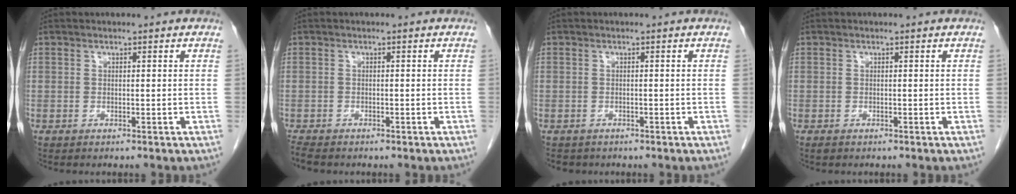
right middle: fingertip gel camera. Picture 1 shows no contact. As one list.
[{"total": 2.4, "force": [-2.1, 0.7, 1.0], "torque": [-0.028, -0.009, -0.033]}, {"total": 2.0, "force": [-1.6, 1.2, 0.3], "torque": [-0.015, -0.002, -0.021]}, {"total": 0.5, "force": [-0.4, 0.2, 0.3], "torque": [-0.008, -0.001, -0.004]}]